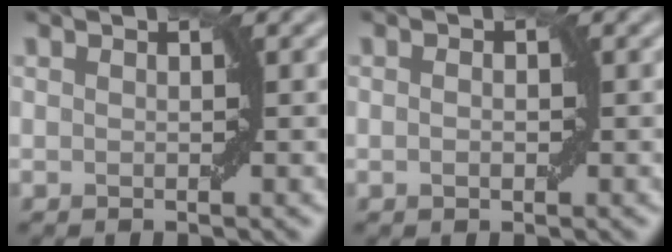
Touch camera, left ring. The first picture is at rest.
{"total": 1.0, "force": [0.1, 0.6, 0.8], "torque": [-0.011, 0.005, -0.001]}